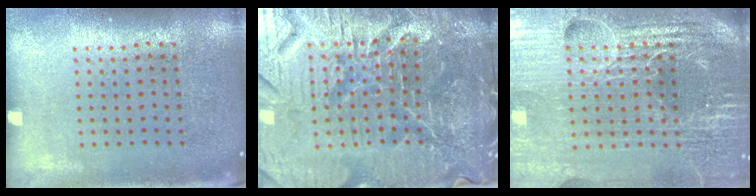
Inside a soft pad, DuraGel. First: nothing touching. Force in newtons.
{"total": 7.2, "press": 6.4, "slide": 3.4}
{"total": 6.2, "press": 5.5, "slide": 2.9}